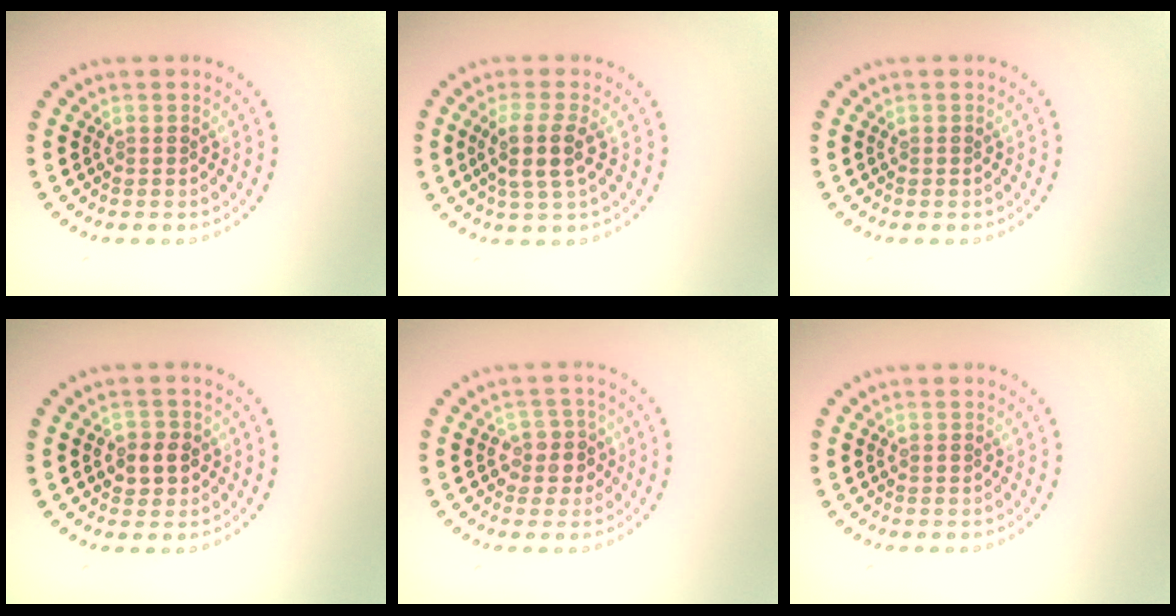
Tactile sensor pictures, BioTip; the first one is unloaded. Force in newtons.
{"total": 3.0, "press": 2.5, "slide": 1.6}
{"total": 0.0}
{"total": 2.3, "press": 2.3, "slide": 0.6}
{"total": 2.5, "press": 2.3, "slide": 1.0}
{"total": 0.5, "press": 0.4, "slide": 0.3}